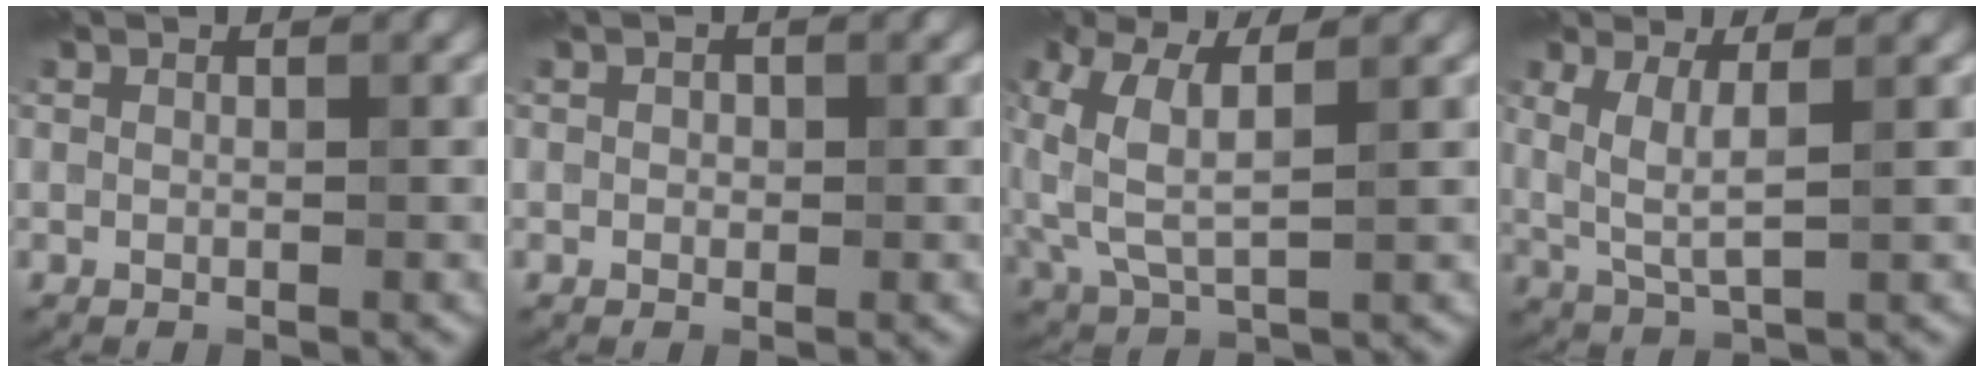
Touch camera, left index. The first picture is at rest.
{"total": 0.7, "force": [0.0, 0.6, 0.4], "torque": [-0.007, -0.001, -0.001]}
{"total": 4.8, "force": [1.0, 1.9, 4.4], "torque": [-0.116, 0.008, 0.022]}
{"total": 2.9, "force": [0.7, 0.4, 2.7], "torque": [-0.070, -0.004, 0.021]}